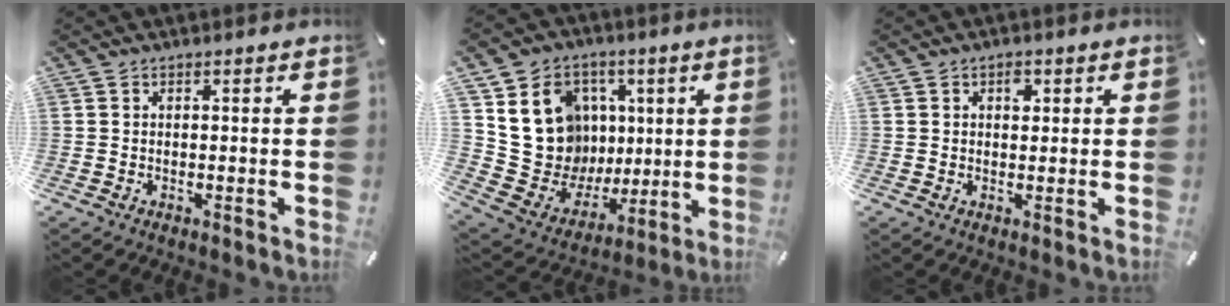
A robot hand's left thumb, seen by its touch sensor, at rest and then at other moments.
{"total": 18.6, "force": [5.1, 16.8, 6.3], "torque": [-0.099, -0.036, 0.131]}
{"total": 2.1, "force": [0.8, 1.5, 1.2], "torque": [-0.002, -0.004, 0.008]}